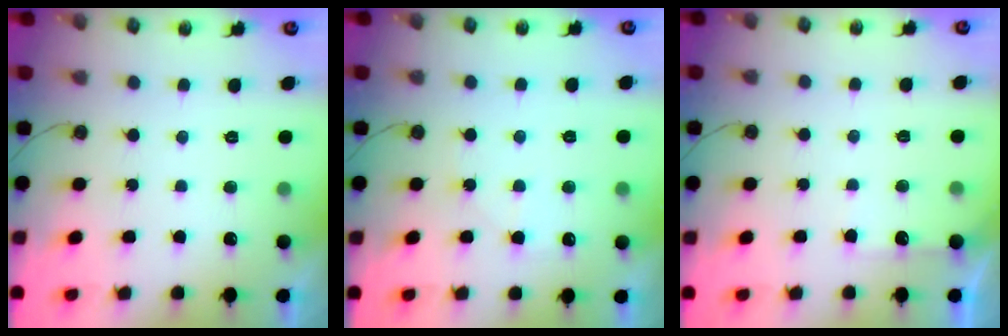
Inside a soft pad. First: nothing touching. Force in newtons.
{"total": 4.2, "press": 4.1, "slide": 0.5}
{"total": 4.3, "press": 4.3, "slide": 0.6}